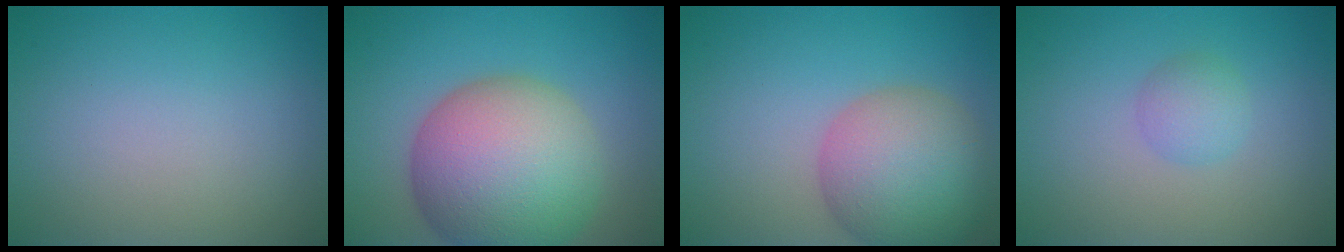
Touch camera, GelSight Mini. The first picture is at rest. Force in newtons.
{"total": 13.2, "press": 13.2, "slide": 0.6}
{"total": 8.6, "press": 8.6, "slide": 0.3}
{"total": 1.8, "press": 1.8, "slide": 0.0}